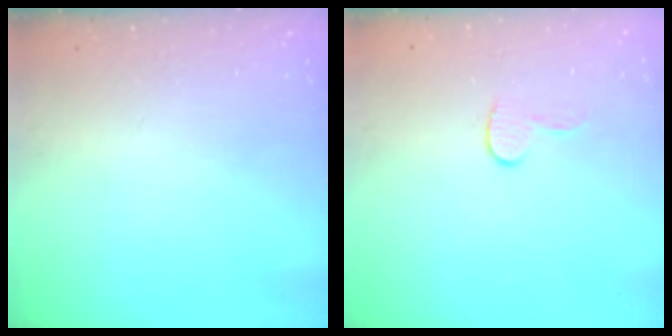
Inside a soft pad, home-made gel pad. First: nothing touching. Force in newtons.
{"total": 5.6, "press": 5.6, "slide": 0.5}